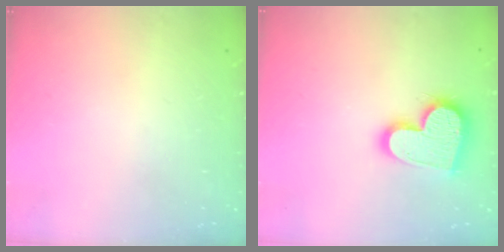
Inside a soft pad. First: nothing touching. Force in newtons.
{"total": 17.0, "press": 17.0, "slide": 1.5}